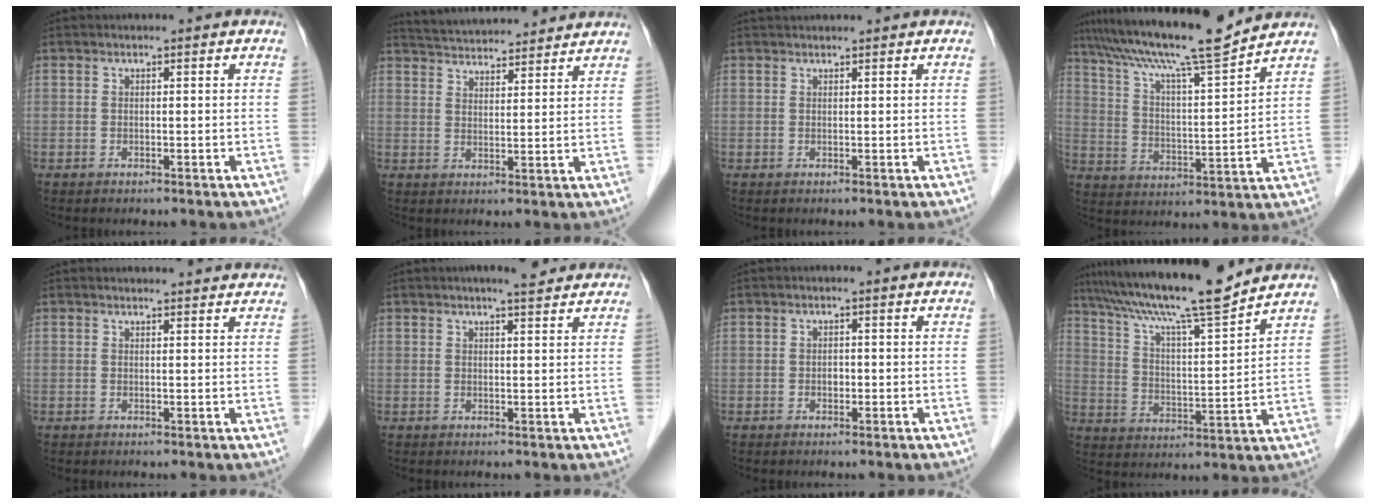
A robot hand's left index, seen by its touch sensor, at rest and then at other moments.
{"total": 12.9, "force": [12.3, 1.9, 3.5], "torque": [-0.059, 0.029, 0.180]}
{"total": 2.2, "force": [2.1, 0.2, 0.5], "torque": [-0.008, 0.028, 0.036]}
{"total": 15.3, "force": [13.3, -0.5, 7.5], "torque": [-0.135, 0.006, 0.218]}
{"total": 5.4, "force": [5.2, 0.7, 1.0], "torque": [-0.012, 0.013, 0.051]}
{"total": 4.2, "force": [3.5, 0.6, 2.2], "torque": [-0.033, 0.011, 0.048]}
{"total": 0.9, "force": [-0.2, 0.7, 0.6], "torque": [-0.011, 0.002, -0.004]}
{"total": 15.7, "force": [13.5, -0.3, 7.9], "torque": [-0.141, 0.005, 0.223]}